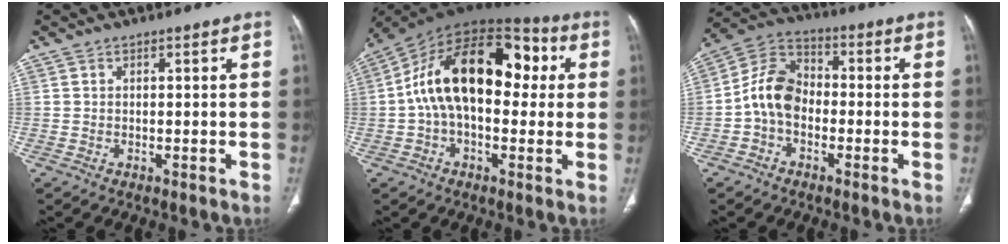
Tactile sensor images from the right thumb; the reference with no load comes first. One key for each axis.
{"total": 21.1, "fx": 2.4, "fy": 12.4, "fz": 16.9, "tx": -0.255, "ty": 0.051, "tz": 0.027}
{"total": 9.4, "fx": -1.9, "fy": 6.9, "fz": 6.2, "tx": -0.103, "ty": 0.035, "tz": -0.052}